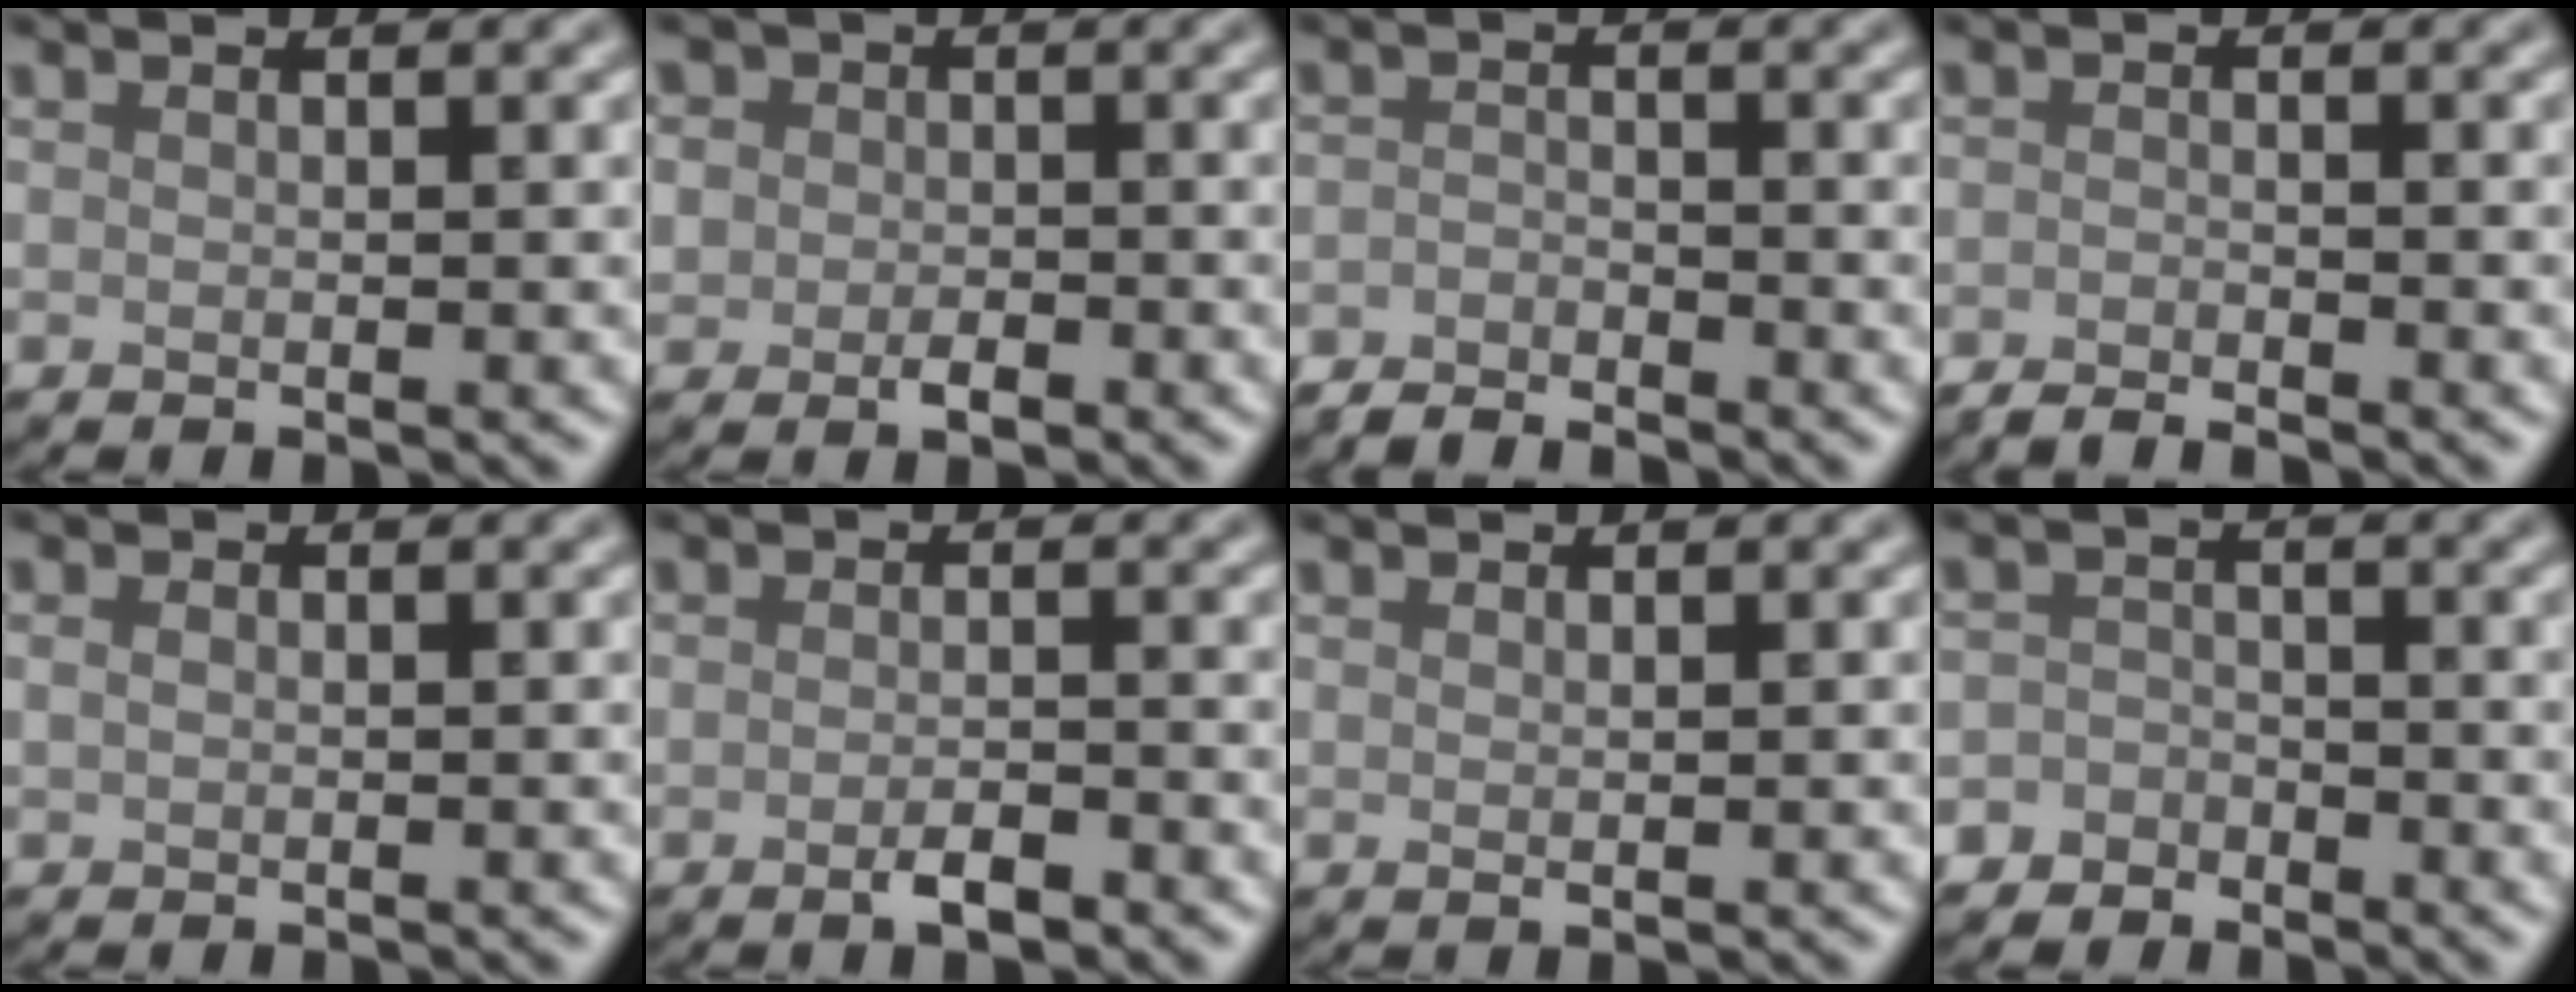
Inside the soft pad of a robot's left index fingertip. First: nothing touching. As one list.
[{"total": 3.0, "force": [-0.4, 2.6, 1.4], "torque": [-0.009, -0.002, -0.021]}, {"total": 2.1, "force": [-2.0, 0.4, 0.3], "torque": [-0.006, 0.001, -0.044]}, {"total": 1.8, "force": [-1.7, 0.2, 0.6], "torque": [-0.004, 0.000, -0.035]}, {"total": 0.6, "force": [0.1, 0.5, 0.4], "torque": [-0.009, 0.000, 0.001]}, {"total": 2.0, "force": [-1.1, 0.7, 1.5], "torque": [-0.028, -0.001, -0.020]}, {"total": 0.6, "force": [0.4, 0.1, 0.4], "torque": [-0.008, 0.000, 0.007]}, {"total": 2.0, "force": [-1.6, 1.3, -0.1], "torque": [0.017, 0.009, -0.037]}]